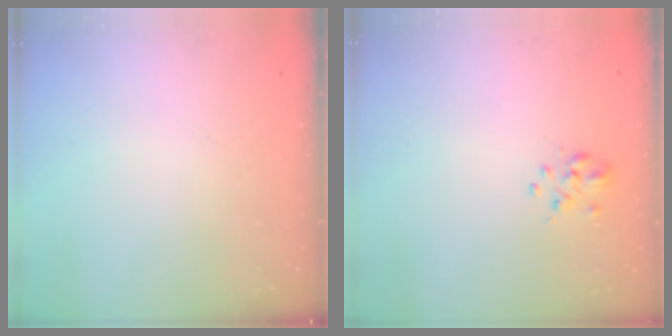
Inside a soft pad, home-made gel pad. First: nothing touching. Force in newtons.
{"total": 2.7, "press": 2.5, "slide": 1.1}